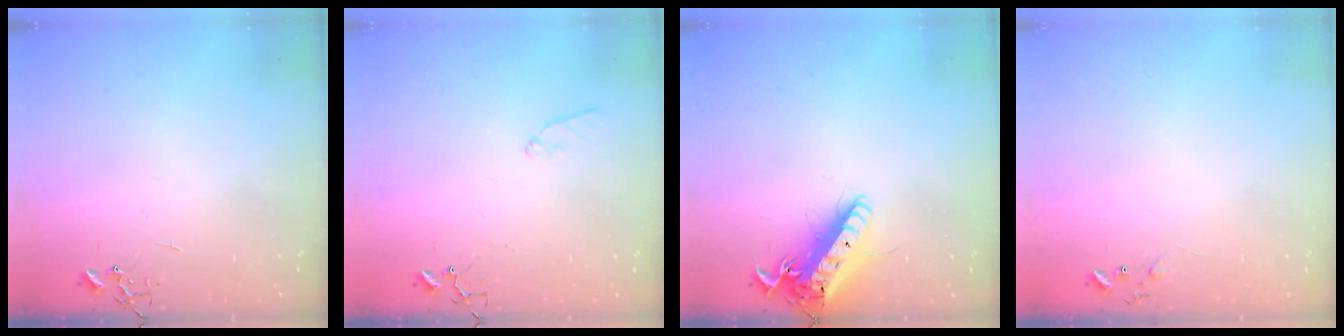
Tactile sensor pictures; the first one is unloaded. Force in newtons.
{"total": 5.7, "press": 5.7, "slide": 0.6}
{"total": 18.2, "press": 18.0, "slide": 3.0}
{"total": 5.1, "press": 5.0, "slide": 0.8}